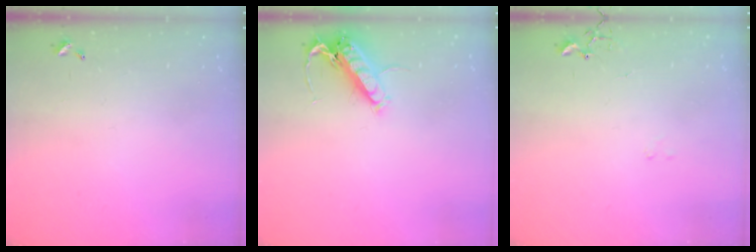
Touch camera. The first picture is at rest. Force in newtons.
{"total": 14.1, "press": 14.0, "slide": 1.8}
{"total": 8.6, "press": 8.5, "slide": 0.7}